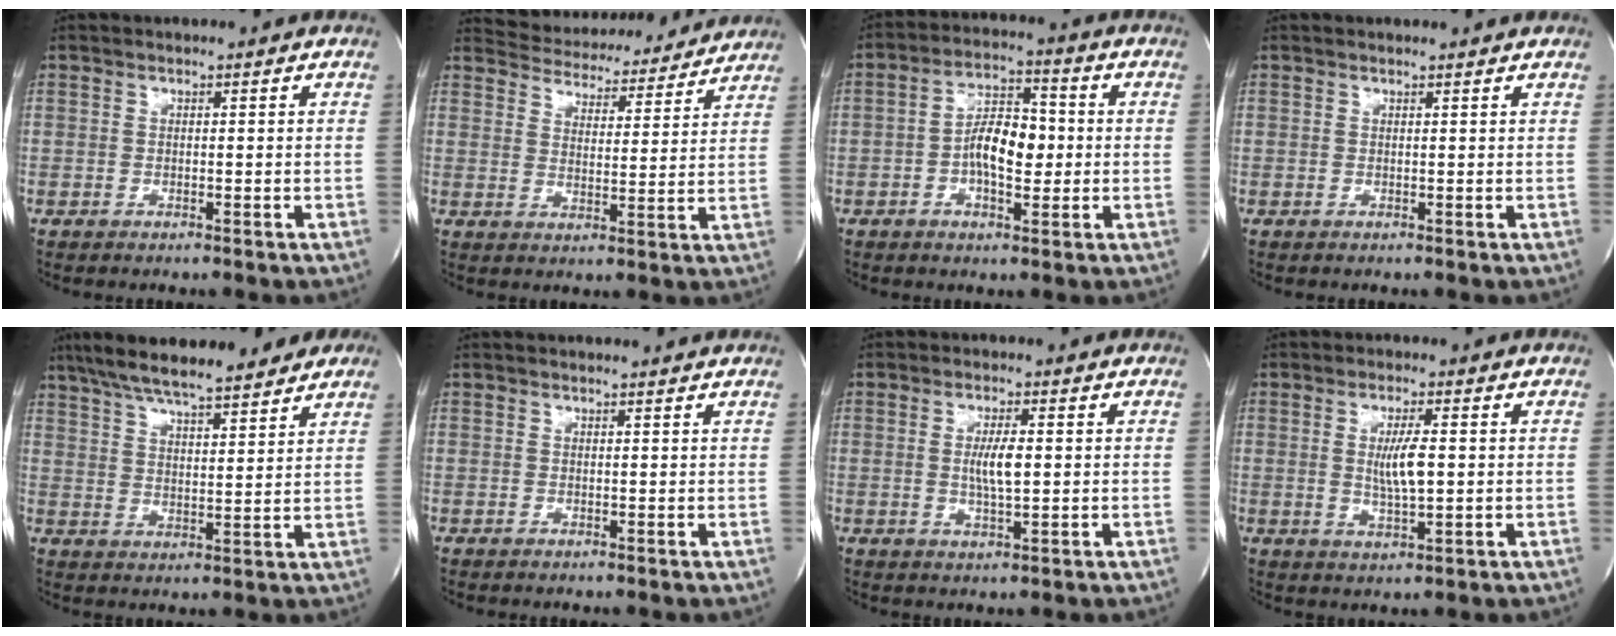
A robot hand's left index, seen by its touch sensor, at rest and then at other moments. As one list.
[{"total": 15.8, "force": [15.0, 3.7, 3.0], "torque": [-0.038, 0.006, 0.195]}, {"total": 8.0, "force": [-1.0, 3.5, 7.2], "torque": [-0.133, 0.016, -0.019]}, {"total": 0.9, "force": [0.9, -0.1, 0.2], "torque": [-0.013, -0.002, 0.008]}, {"total": 16.8, "force": [13.5, 3.5, 9.4], "torque": [-0.160, 0.030, 0.201]}, {"total": 1.7, "force": [1.6, 0.0, 0.4], "torque": [-0.014, 0.001, 0.014]}, {"total": 4.5, "force": [0.2, 0.7, 4.4], "torque": [-0.082, -0.002, 0.003]}, {"total": 5.2, "force": [0.3, 0.8, 5.1], "torque": [-0.095, -0.005, 0.006]}]